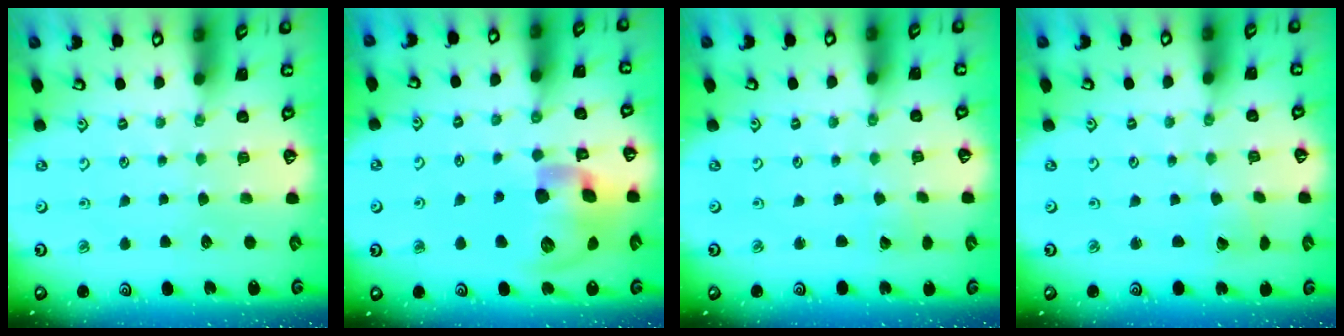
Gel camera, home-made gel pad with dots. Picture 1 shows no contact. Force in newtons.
{"total": 19.2, "press": 19.0, "slide": 3.0}
{"total": 1.6, "press": 1.6, "slide": 0.0}
{"total": 1.7, "press": 1.7, "slide": 0.2}